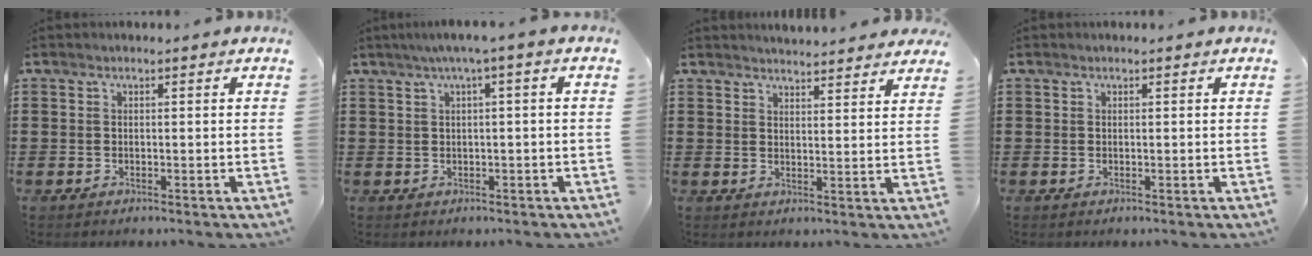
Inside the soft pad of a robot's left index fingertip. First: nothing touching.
{"total": 2.3, "force": [-0.2, -0.1, 2.3], "torque": [-0.040, -0.001, -0.007]}
{"total": 3.1, "force": [3.1, -0.1, 0.0], "torque": [-0.001, -0.018, 0.055]}
{"total": 0.0}